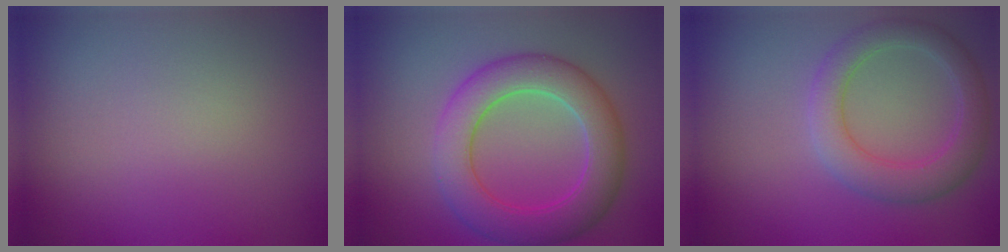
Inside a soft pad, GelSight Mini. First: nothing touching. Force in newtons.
{"total": 6.8, "press": 6.8, "slide": 0.2}
{"total": 4.3, "press": 4.3, "slide": 0.2}